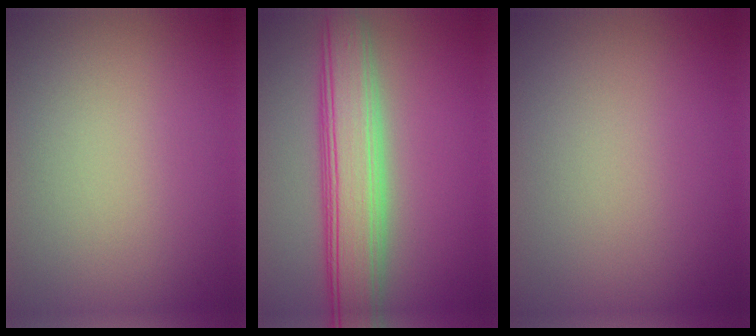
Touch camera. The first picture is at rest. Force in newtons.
{"total": 7.1, "press": 7.1, "slide": 0.3}
{"total": 0.0}